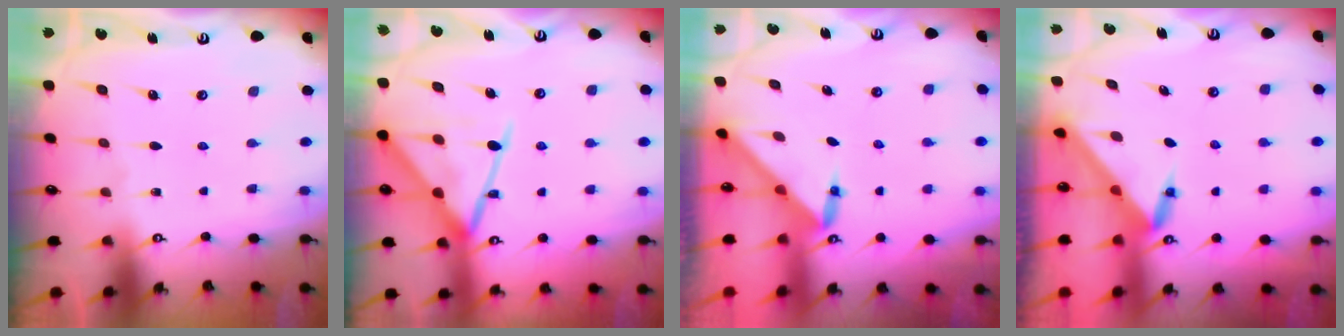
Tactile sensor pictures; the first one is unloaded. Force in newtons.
{"total": 17.0, "press": 16.9, "slide": 1.4}
{"total": 3.2, "press": 3.2, "slide": 0.2}
{"total": 3.2, "press": 3.2, "slide": 0.1}